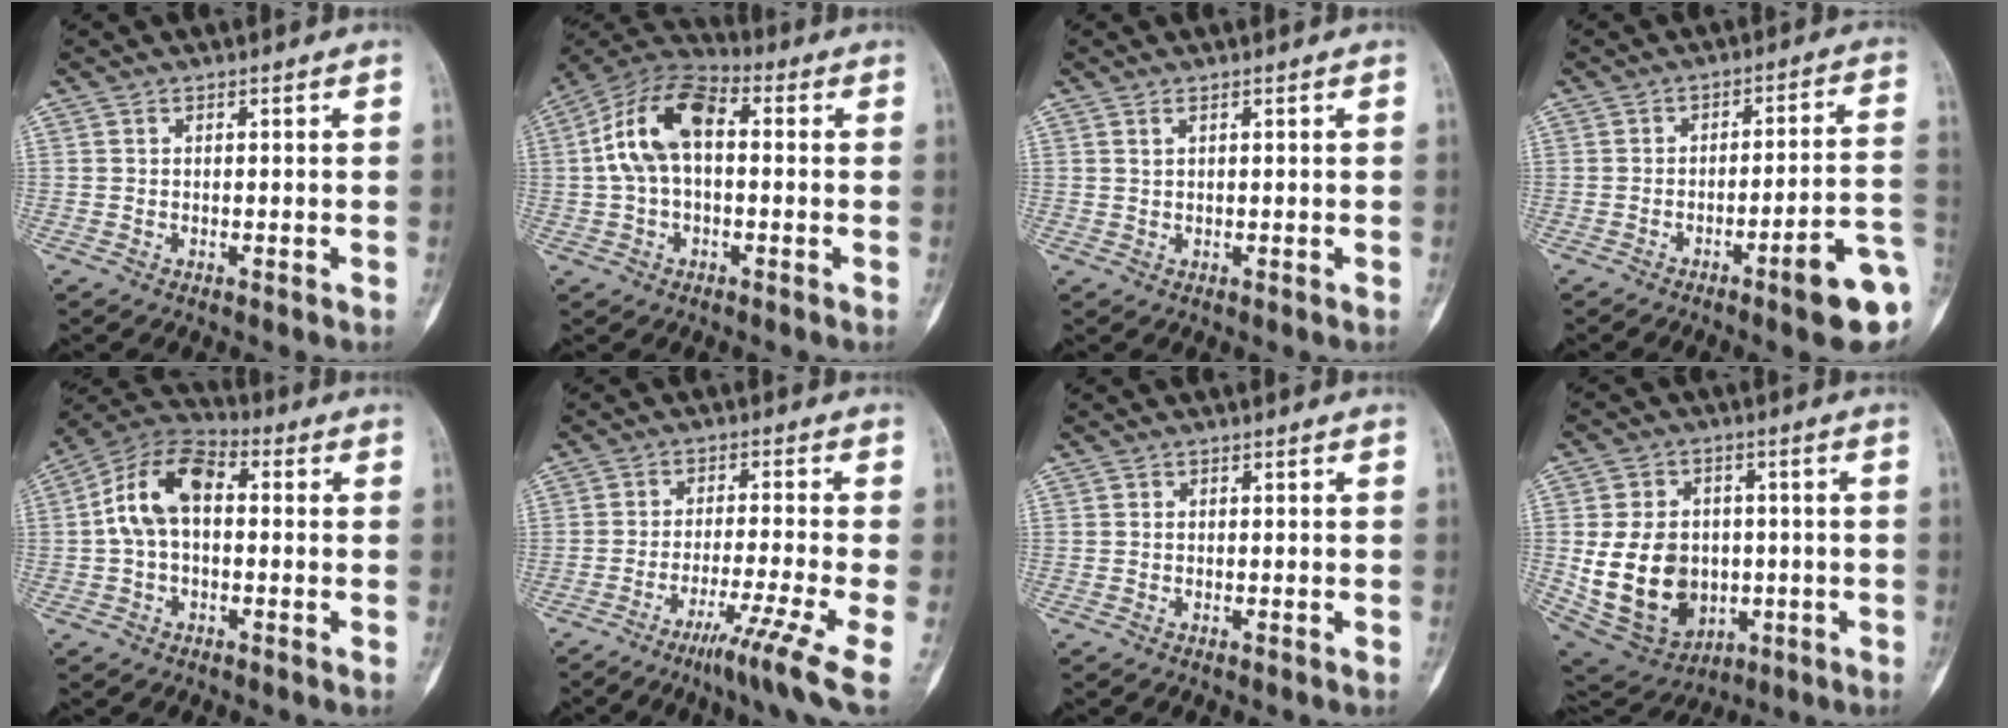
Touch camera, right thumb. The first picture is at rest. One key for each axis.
{"total": 13.0, "fx": 1.3, "fy": 7.4, "fz": 10.7, "tx": -0.202, "ty": 0.040, "tz": 0.011}
{"total": 0.5, "fx": 0.3, "fy": 0.1, "fz": 0.4, "tx": -0.011, "ty": 0.005, "tz": 0.006}
{"total": 11.7, "fx": -5.0, "fy": 1.8, "fz": 10.4, "tx": -0.121, "ty": 0.029, "tz": -0.066}
{"total": 11.6, "fx": 0.8, "fy": 7.0, "fz": 9.2, "tx": -0.166, "ty": 0.036, "tz": 0.002}
{"total": 9.6, "fx": -4.9, "fy": -0.2, "fz": 8.3, "tx": -0.147, "ty": 0.006, "tz": -0.082}
{"total": 0.0}
{"total": 17.3, "fx": -1.7, "fy": 13.4, "fz": 10.9, "tx": -0.168, "ty": 0.006, "tz": 0.001}